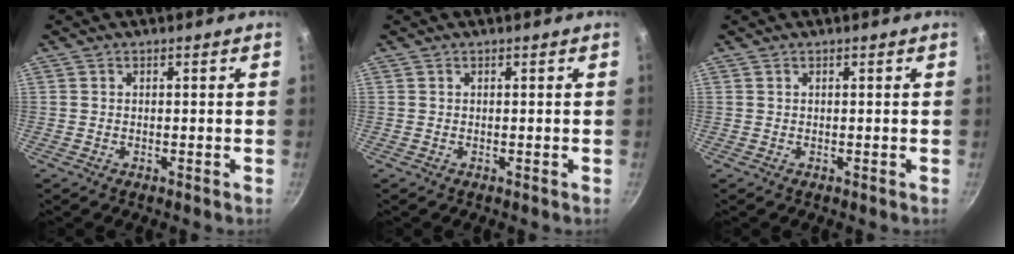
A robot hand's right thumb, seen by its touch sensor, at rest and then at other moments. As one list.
[{"total": 0.0}, {"total": 0.0}]